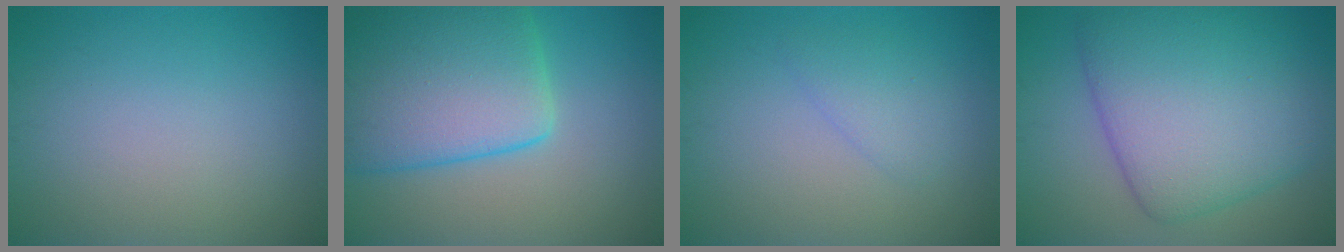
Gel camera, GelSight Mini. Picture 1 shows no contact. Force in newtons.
{"total": 10.4, "press": 10.4, "slide": 0.4}
{"total": 1.9, "press": 1.9, "slide": 0.1}
{"total": 10.6, "press": 10.6, "slide": 0.2}